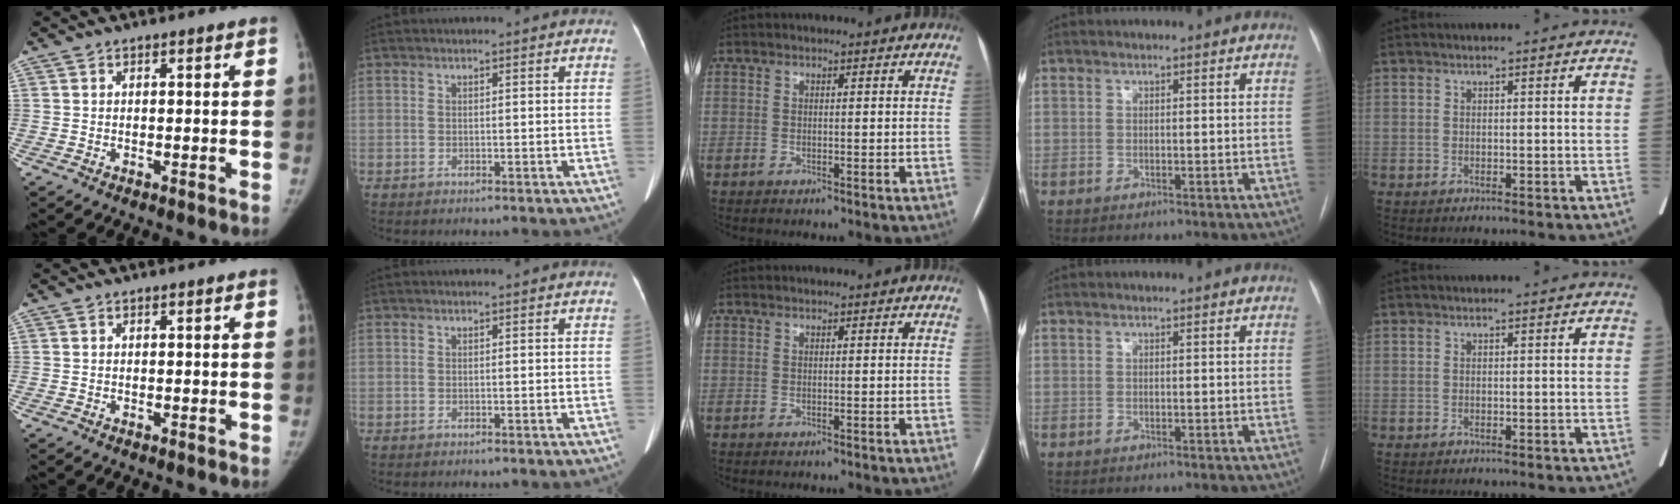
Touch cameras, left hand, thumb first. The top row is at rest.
{}